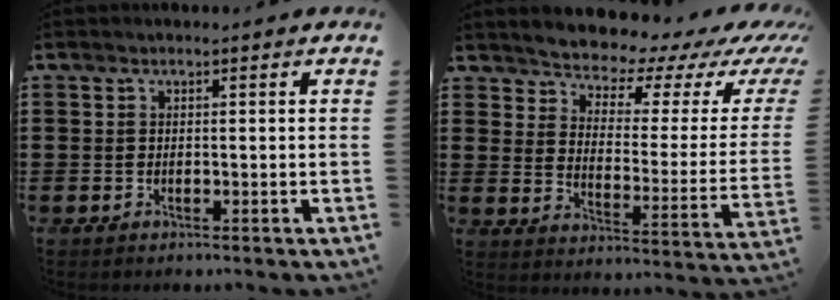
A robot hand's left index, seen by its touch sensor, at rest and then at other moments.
{"total": 4.7, "force": [4.6, 0.8, 0.5], "torque": [-0.032, -0.049, 0.071]}